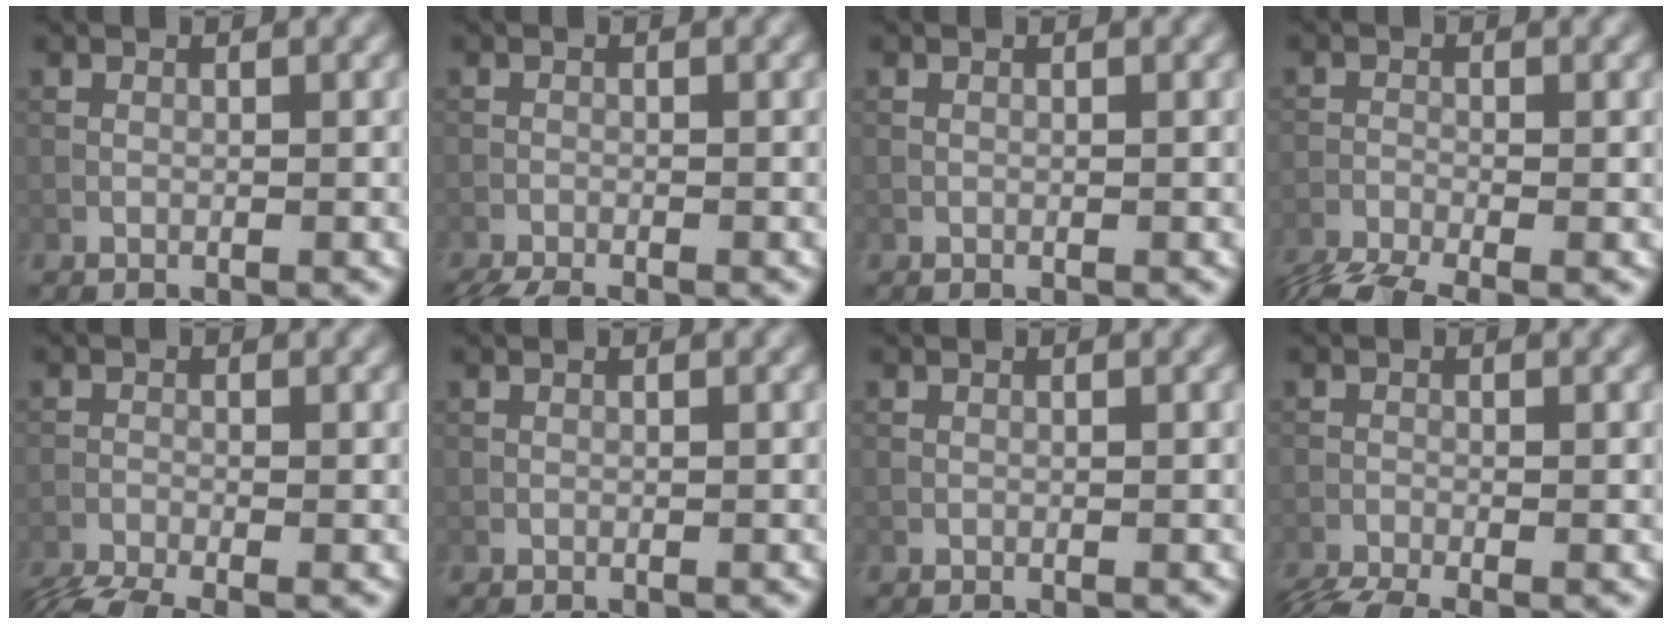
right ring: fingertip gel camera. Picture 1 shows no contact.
{"total": 3.7, "force": [-3.4, 0.4, 1.4], "torque": [-0.031, -0.019, -0.062]}
{"total": 0.0}
{"total": 5.3, "force": [-4.4, 1.0, 2.7], "torque": [-0.055, -0.024, -0.094]}
{"total": 4.7, "force": [-4.0, 0.7, 2.3], "torque": [-0.051, -0.028, -0.084]}
{"total": 0.0}
{"total": 0.0}
{"total": 3.9, "force": [-3.3, 0.5, 1.9], "torque": [-0.043, -0.021, -0.071]}